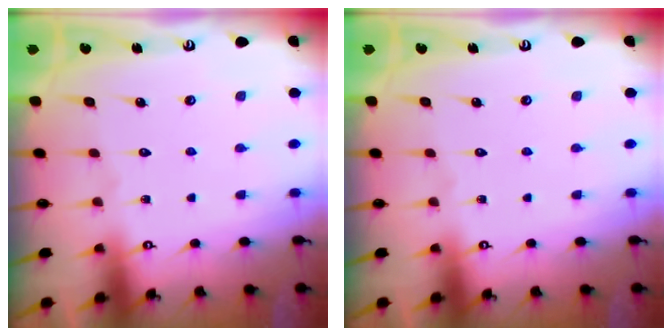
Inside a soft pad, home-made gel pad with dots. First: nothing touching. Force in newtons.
{"total": 0.0}